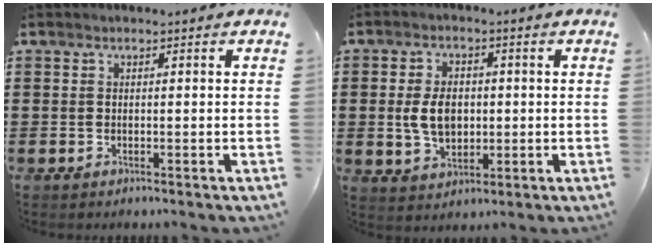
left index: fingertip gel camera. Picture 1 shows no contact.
{"total": 6.2, "force": [0.1, 4.0, 4.7], "torque": [-0.092, 0.001, -0.006]}